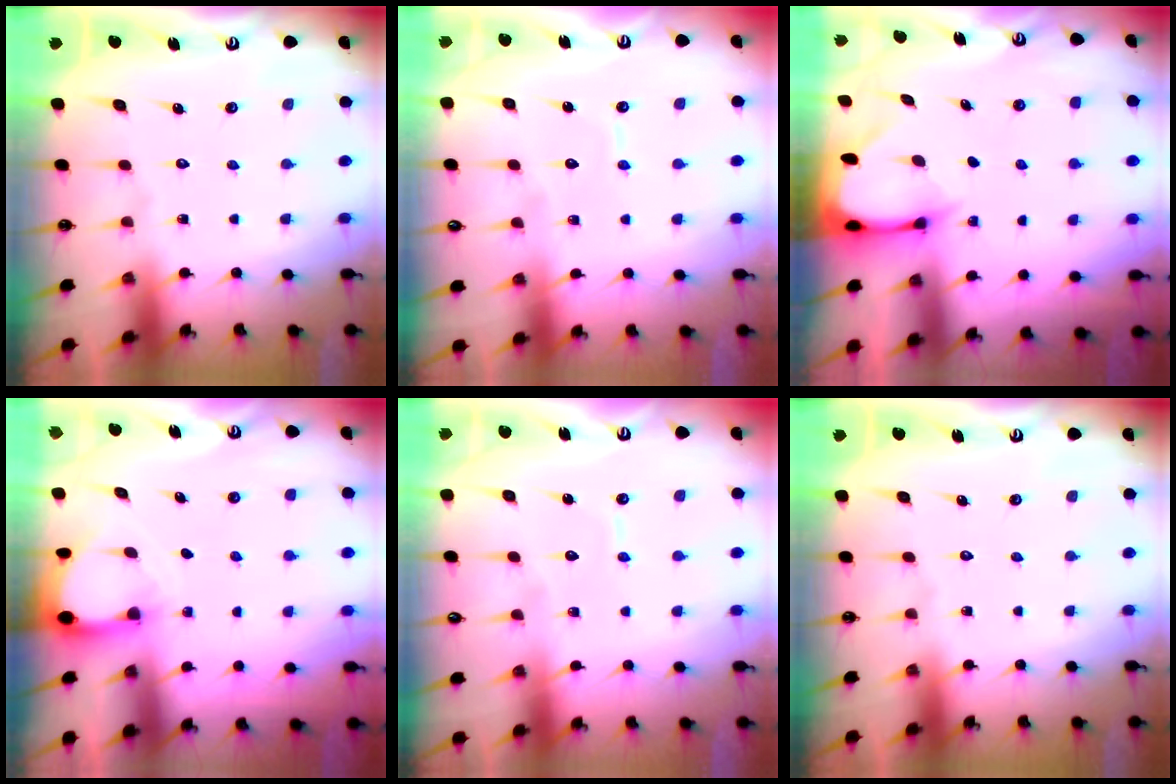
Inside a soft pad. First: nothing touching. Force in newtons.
{"total": 4.3, "press": 4.3, "slide": 0.2}
{"total": 2.5, "press": 2.5, "slide": 0.3}
{"total": 2.9, "press": 2.9, "slide": 0.3}
{"total": 4.3, "press": 4.3, "slide": 0.2}
{"total": 0.0}